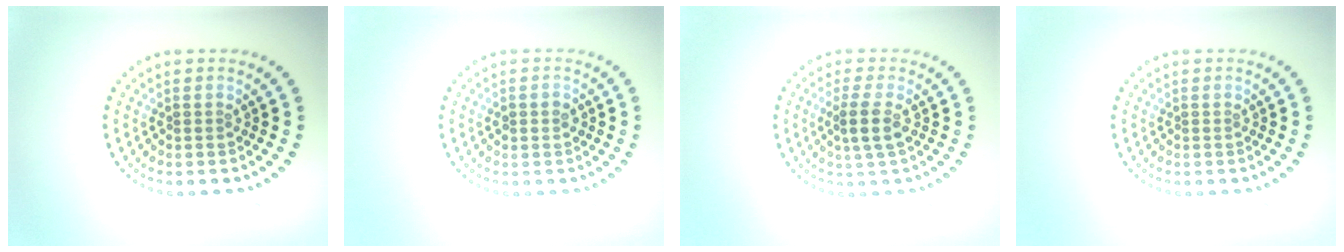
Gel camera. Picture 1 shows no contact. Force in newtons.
{"total": 1.6, "press": 1.6, "slide": 0.1}
{"total": 2.5, "press": 2.1, "slide": 1.4}
{"total": 0.0}